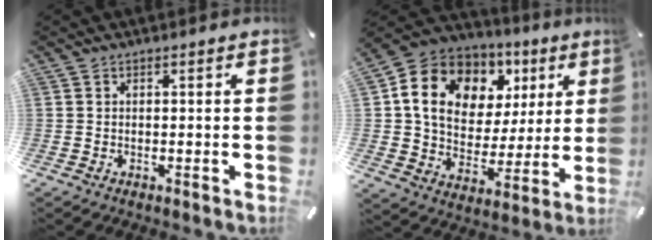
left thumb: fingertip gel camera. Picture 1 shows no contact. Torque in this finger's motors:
{"motor_torque": [2.51, 2.50, 1.47, -1.30, 0.43]}